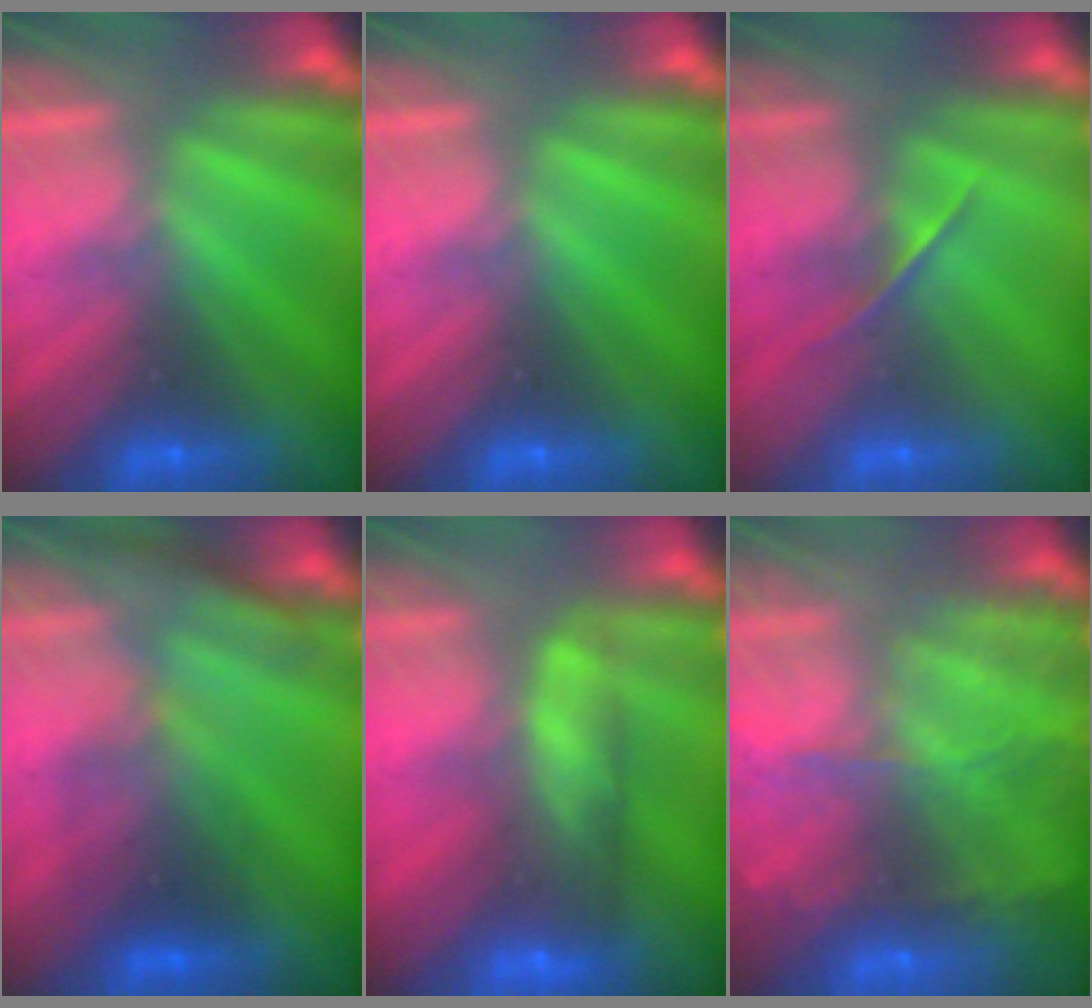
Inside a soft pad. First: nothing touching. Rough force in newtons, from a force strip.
{"total": 0.0}
{"total": 1.4}
{"total": 2.7}
{"total": 8.6}
{"total": 9.6}